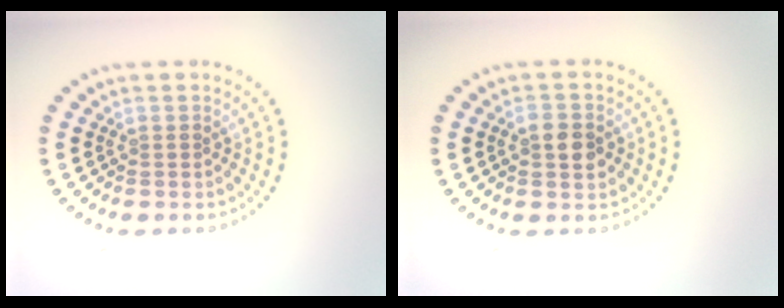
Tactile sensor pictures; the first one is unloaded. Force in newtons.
{"total": 2.6, "press": 2.6, "slide": 0.1}